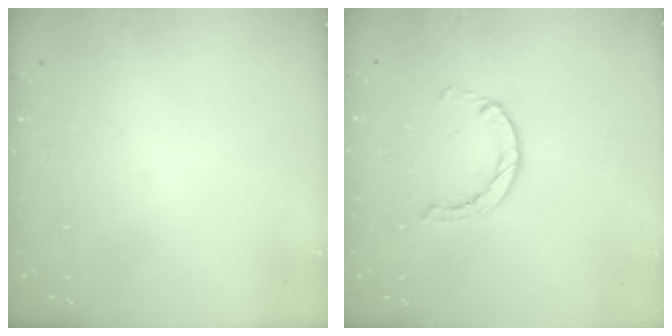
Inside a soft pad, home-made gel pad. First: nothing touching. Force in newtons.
{"total": 1.4, "press": 1.4, "slide": 0.3}